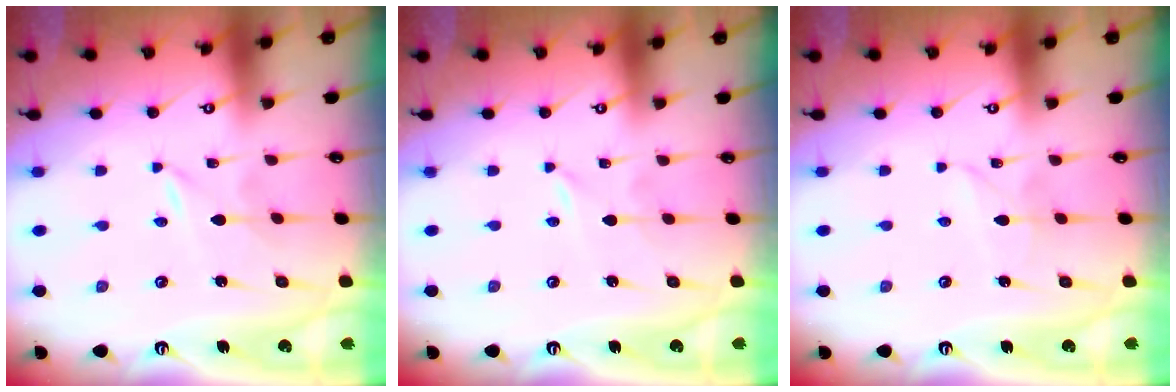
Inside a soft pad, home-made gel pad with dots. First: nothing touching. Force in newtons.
{"total": 0.0}
{"total": 2.5, "press": 2.5, "slide": 0.2}